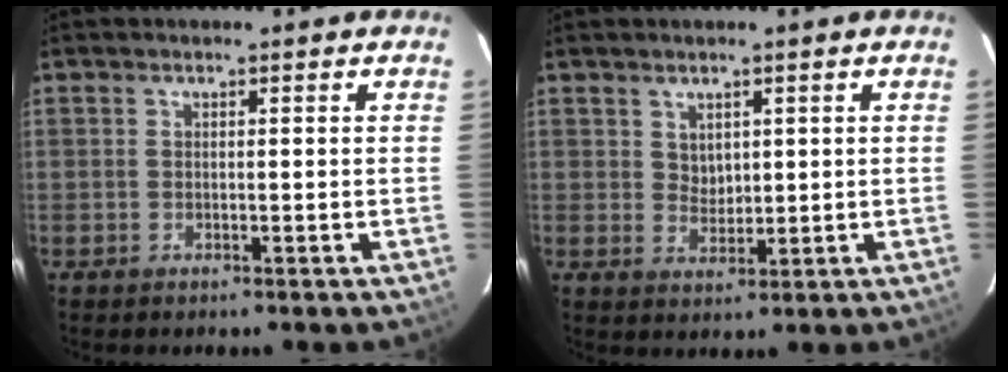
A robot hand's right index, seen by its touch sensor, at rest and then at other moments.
{"total": 2.8, "force": [1.4, 2.1, 1.1], "torque": [-0.014, 0.002, 0.029]}